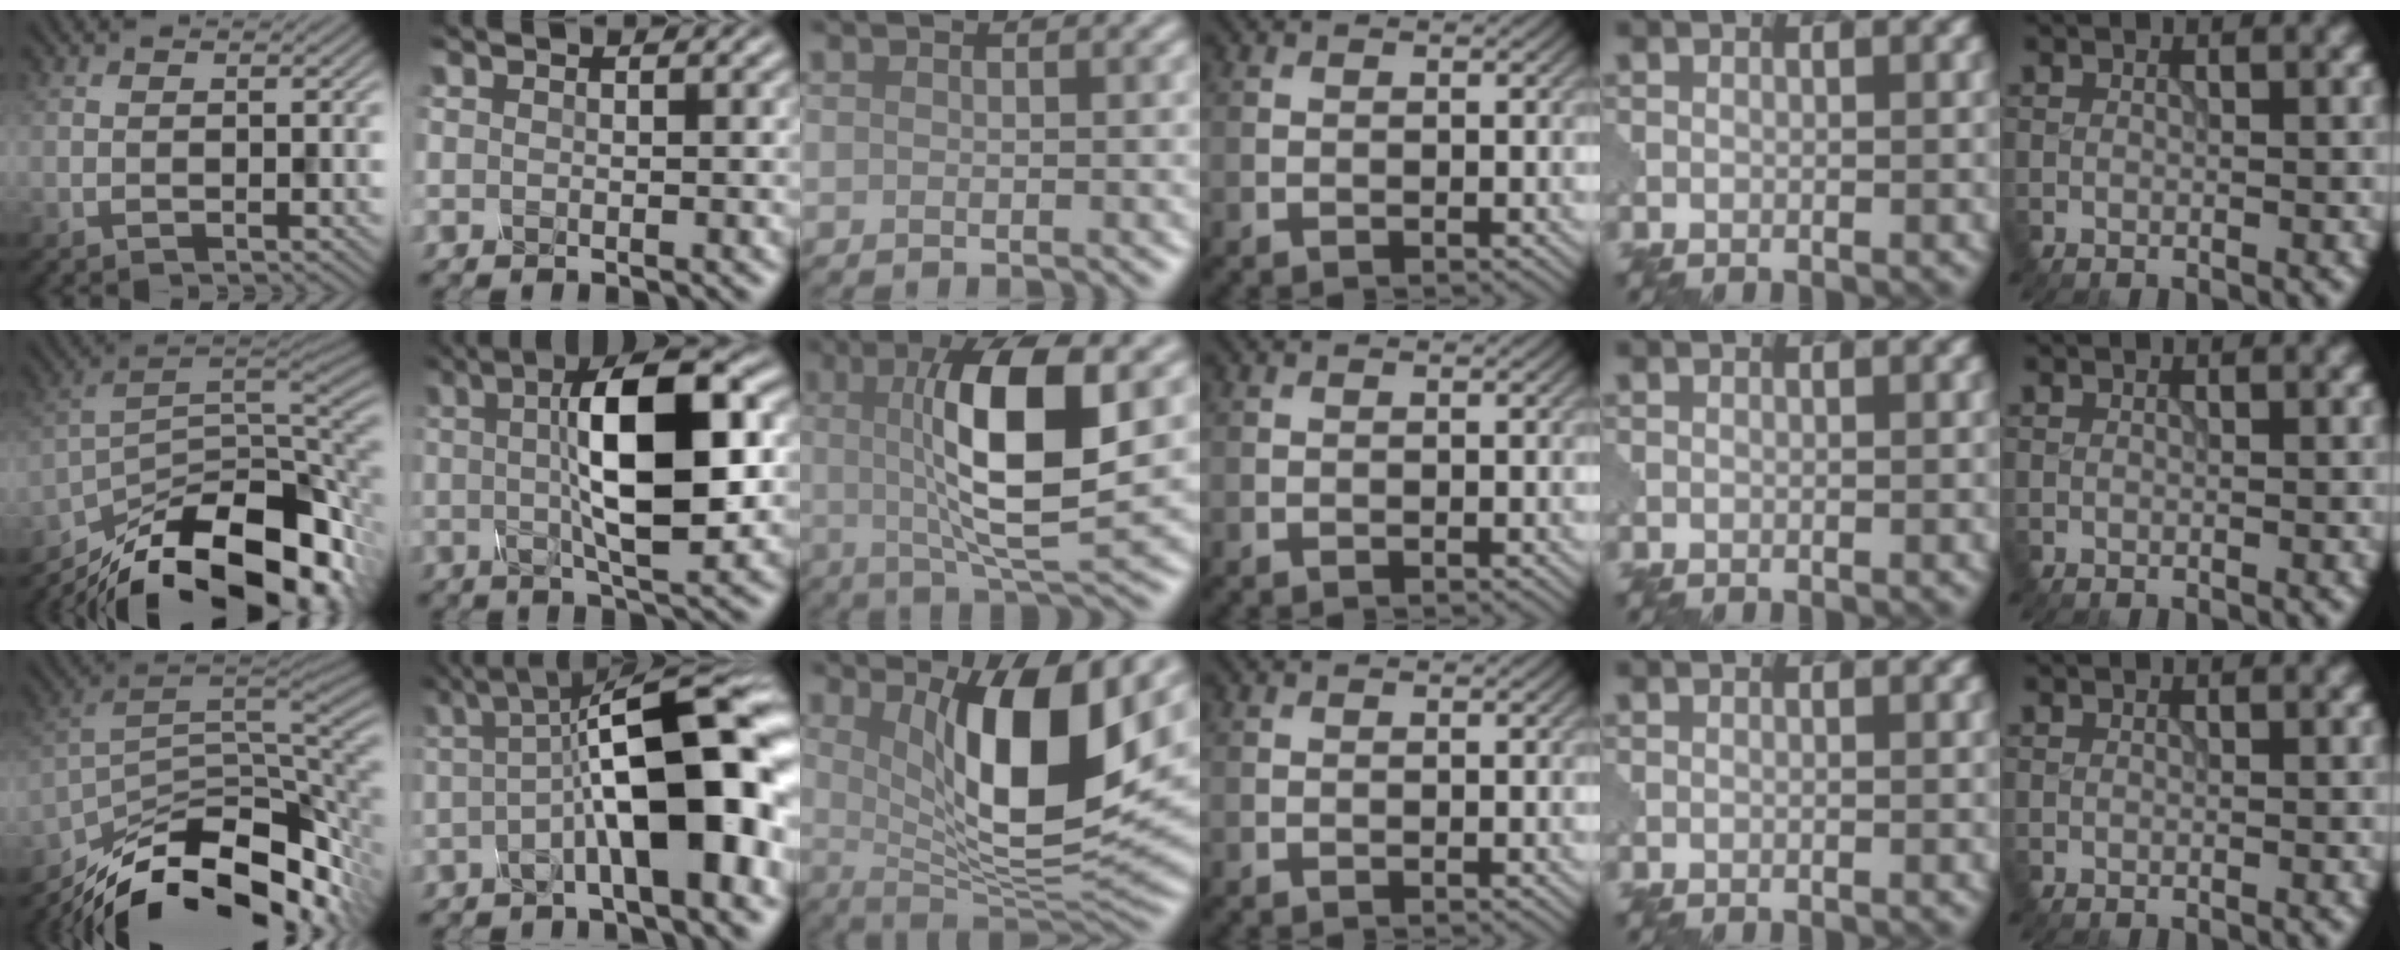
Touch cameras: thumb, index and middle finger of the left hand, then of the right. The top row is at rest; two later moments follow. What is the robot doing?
{"motion": "assemble", "object": "glue stick"}